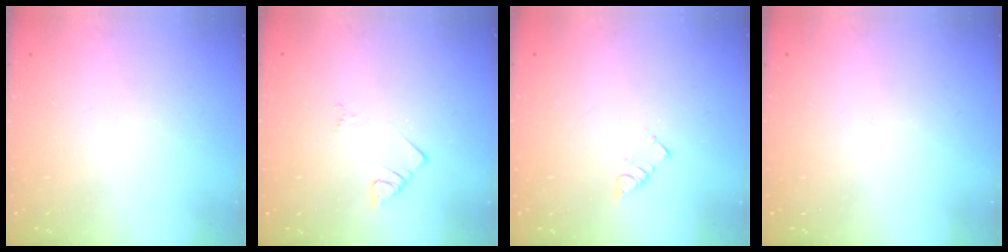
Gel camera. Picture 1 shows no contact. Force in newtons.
{"total": 2.3, "press": 2.3, "slide": 0.4}
{"total": 2.5, "press": 2.5, "slide": 0.1}
{"total": 0.0}